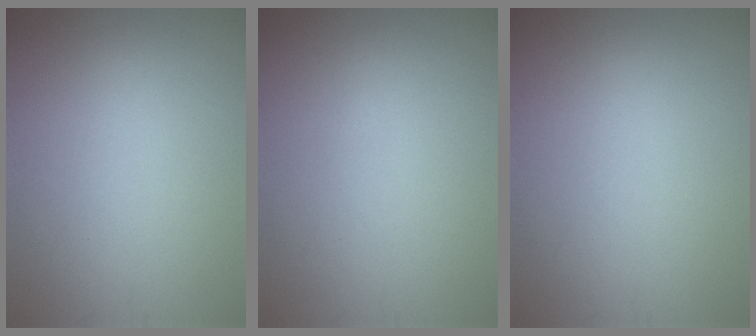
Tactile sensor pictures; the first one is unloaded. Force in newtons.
{"total": 0.0}
{"total": 0.0}